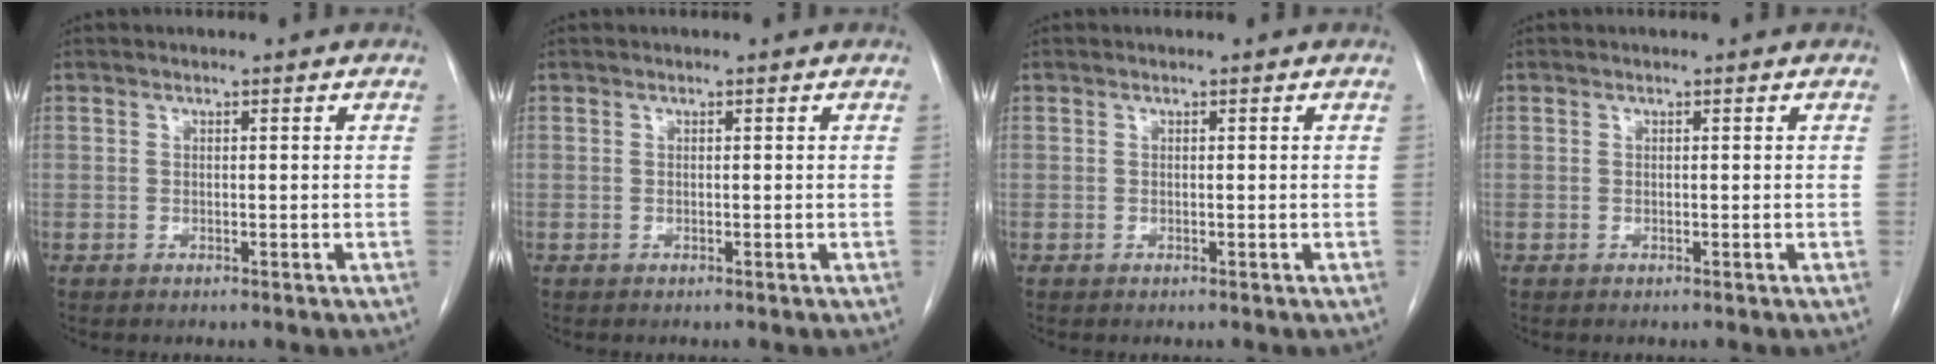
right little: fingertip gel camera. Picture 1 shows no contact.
{"total": 0.0}
{"total": 0.0}
{"total": 0.0}